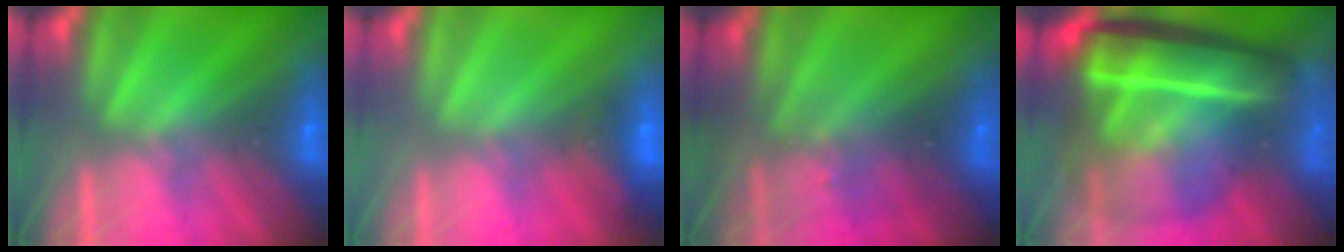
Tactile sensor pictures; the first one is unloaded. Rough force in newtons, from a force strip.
{"total": 2.4}
{"total": 2.8}
{"total": 7.3}